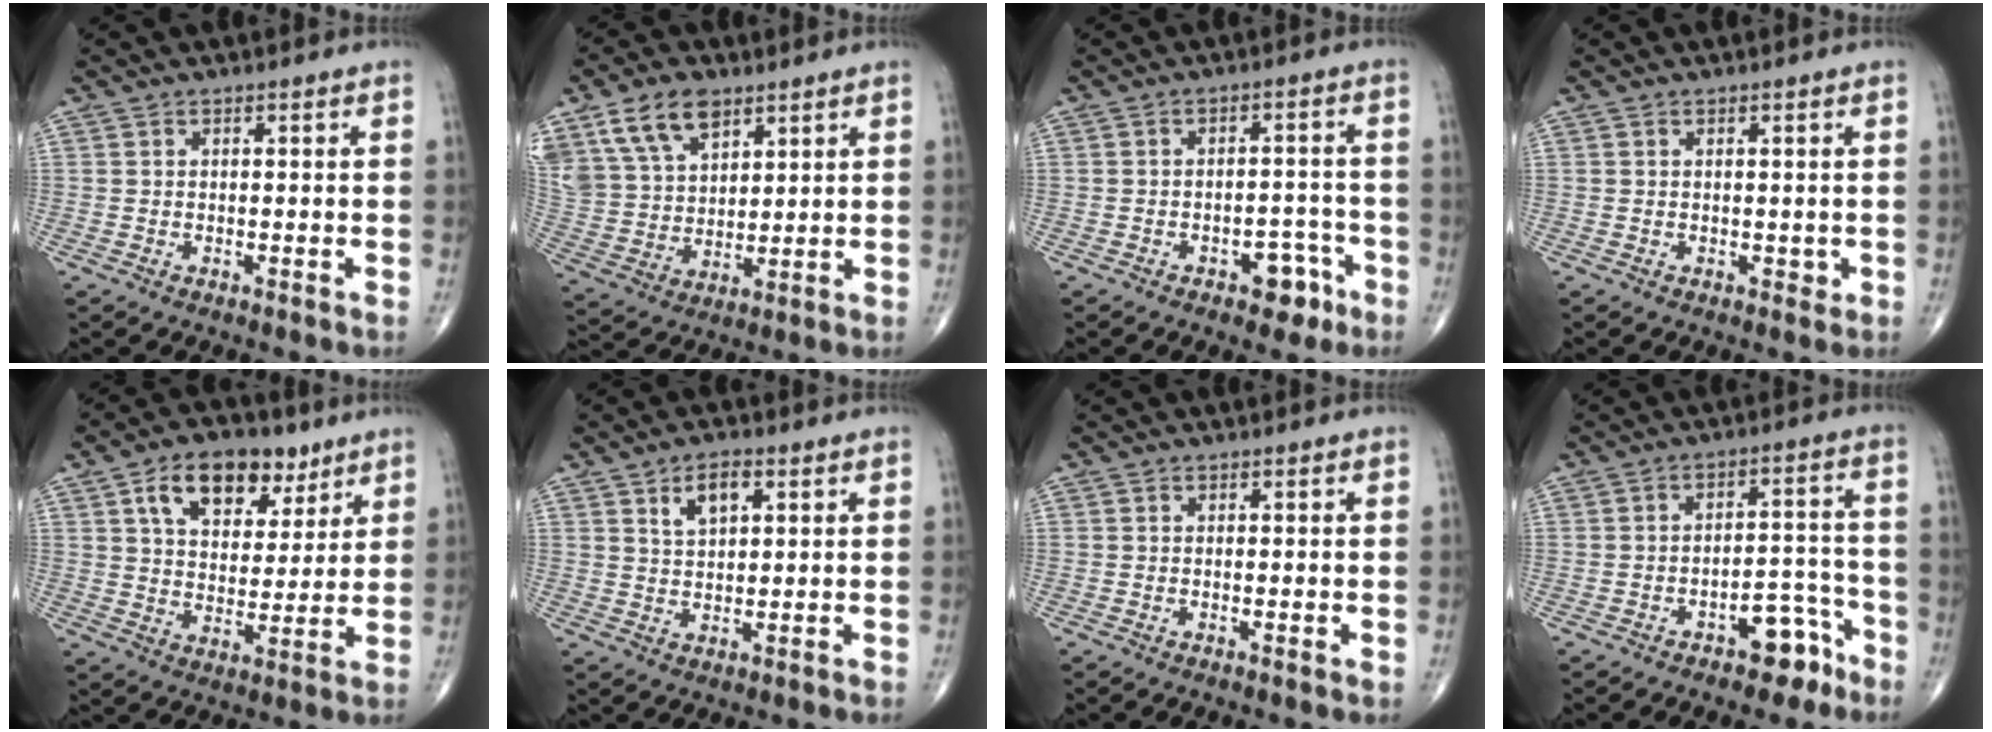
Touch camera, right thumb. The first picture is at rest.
{"total": 13.4, "force": [7.9, 7.9, 7.4], "torque": [-0.124, -0.020, 0.163]}
{"total": 5.7, "force": [-3.2, 3.3, 3.4], "torque": [-0.022, 0.032, -0.041]}
{"total": 0.9, "force": [0.1, 0.8, 0.5], "torque": [-0.003, 0.000, 0.003]}
{"total": 14.3, "force": [7.4, 8.6, 8.7], "torque": [-0.104, -0.021, 0.124]}
{"total": 5.4, "force": [2.6, 2.9, 3.9], "torque": [-0.057, -0.008, 0.046]}
{"total": 0.8, "force": [-0.1, 0.2, 0.8], "torque": [-0.017, -0.004, -0.002]}
{"total": 7.7, "force": [-4.7, 3.9, 4.7], "torque": [-0.043, 0.053, -0.064]}